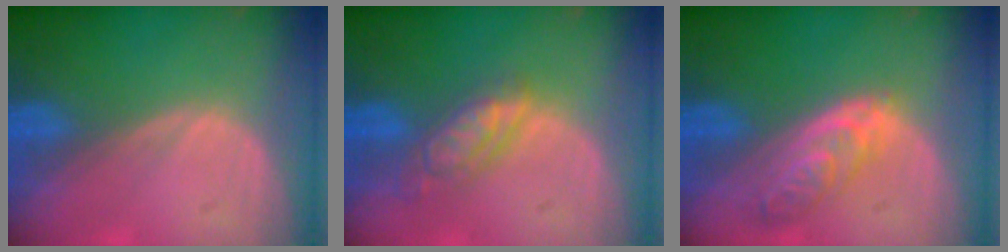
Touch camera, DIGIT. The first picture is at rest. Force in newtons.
{"total": 5.7, "press": 5.0, "slide": 2.7}
{"total": 5.5, "press": 5.4, "slide": 0.7}